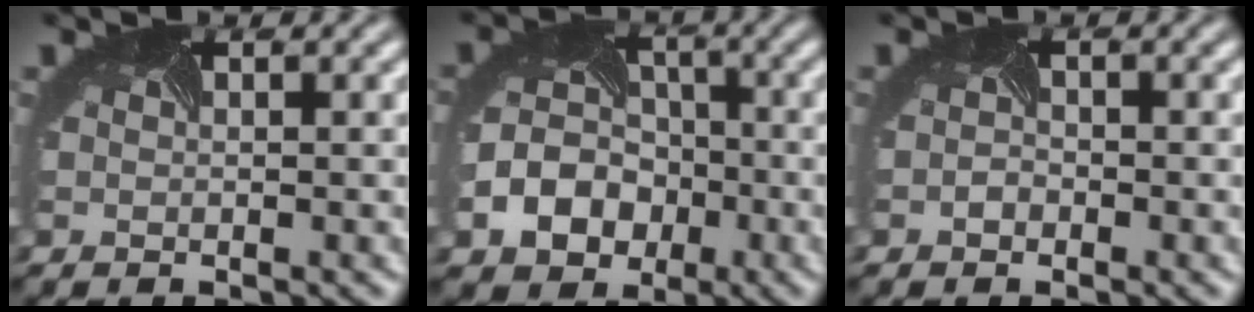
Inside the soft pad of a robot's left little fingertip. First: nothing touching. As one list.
[{"total": 5.9, "force": [-2.2, 4.9, 2.3], "torque": [-0.044, -0.004, -0.042]}, {"total": 0.6, "force": [-0.4, 0.3, -0.4], "torque": [-0.004, 0.003, -0.011]}]